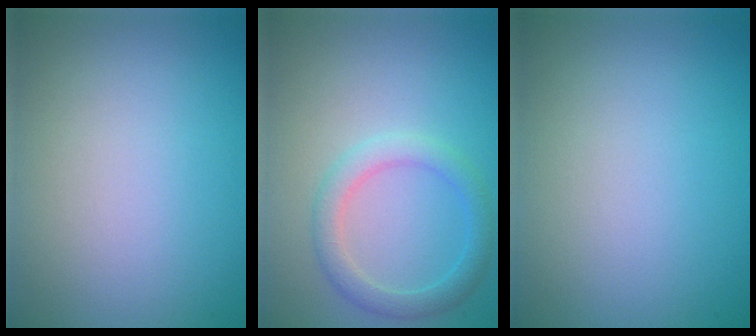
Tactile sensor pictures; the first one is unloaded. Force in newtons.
{"total": 2.5, "press": 2.5, "slide": 0.0}
{"total": 0.0}